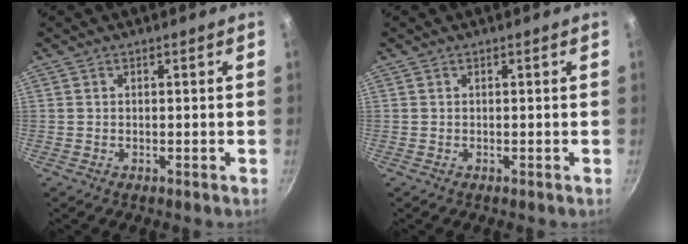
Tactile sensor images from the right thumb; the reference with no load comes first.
{"total": 0.0}